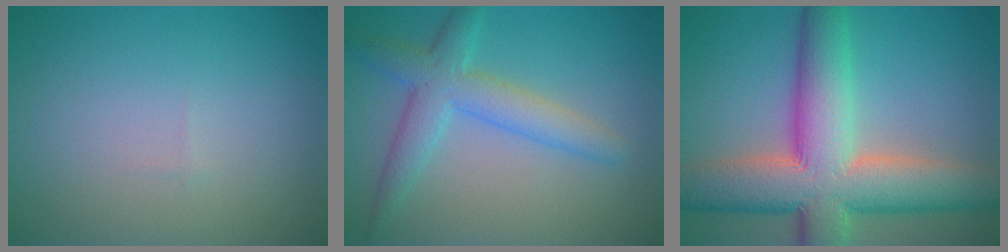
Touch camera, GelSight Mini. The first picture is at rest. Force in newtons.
{"total": 4.6, "press": 4.6, "slide": 0.2}
{"total": 12.2, "press": 12.2, "slide": 0.7}